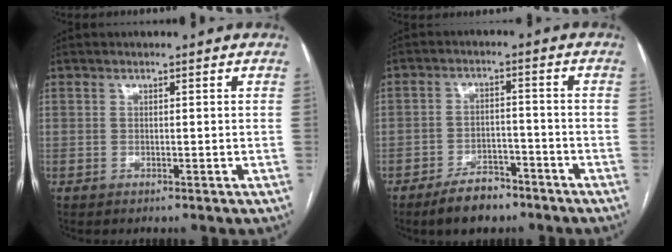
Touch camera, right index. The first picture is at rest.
{"total": 6.6, "force": [-5.0, 3.0, 3.1], "torque": [-0.058, 0.003, -0.081]}